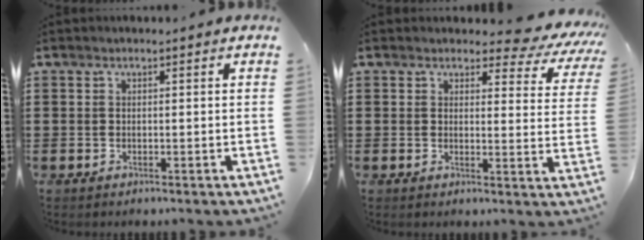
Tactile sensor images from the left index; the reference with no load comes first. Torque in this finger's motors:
{"motor_torque": [1.03, -1.11, 0.14, -0.02]}